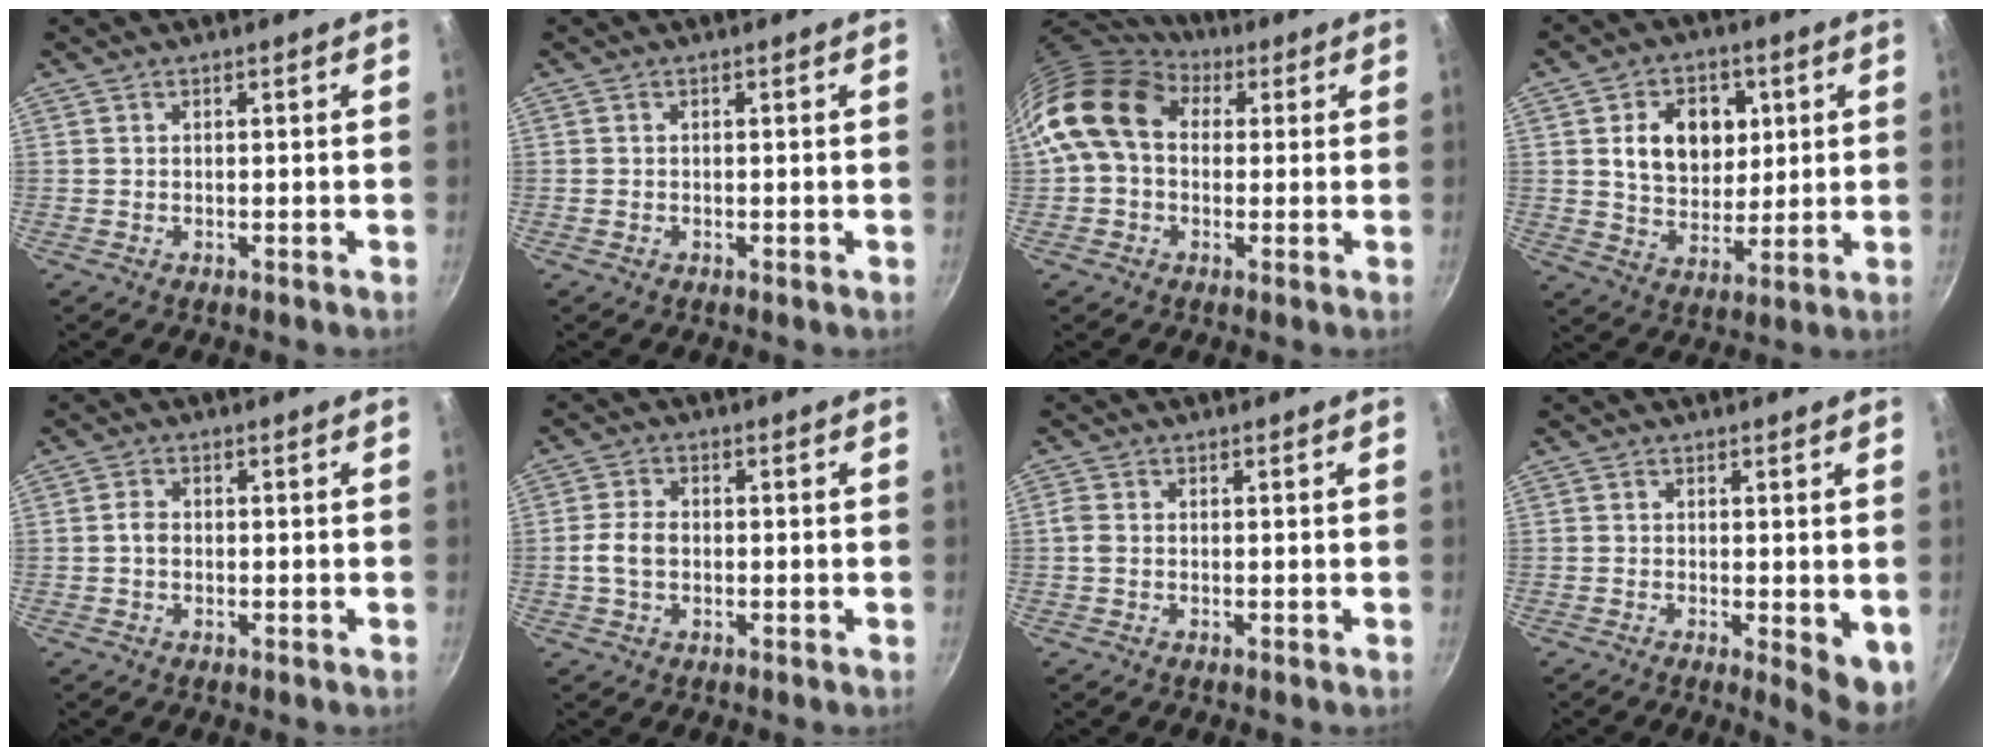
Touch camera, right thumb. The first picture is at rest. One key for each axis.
{"total": 0.0}
{"total": 14.4, "fx": 3.4, "fy": 10.8, "fz": 9.0, "tx": -0.141, "ty": 0.018, "tz": 0.042}
{"total": 12.6, "fx": 3.1, "fy": 9.5, "fz": 7.8, "tx": -0.086, "ty": -0.010, "tz": 0.049}
{"total": 2.3, "fx": -0.2, "fy": 1.7, "fz": 1.5, "tx": -0.024, "ty": 0.010, "tz": -0.006}
{"total": 4.8, "fx": -0.6, "fy": 3.3, "fz": 3.4, "tx": -0.064, "ty": 0.015, "tz": -0.016}
{"total": 1.6, "fx": -0.2, "fy": 1.2, "fz": 1.0, "tx": -0.023, "ty": 0.004, "tz": -0.006}
{"total": 5.4, "fx": -0.7, "fy": 1.8, "fz": 5.1, "tx": -0.056, "ty": -0.010, "tz": -0.006}